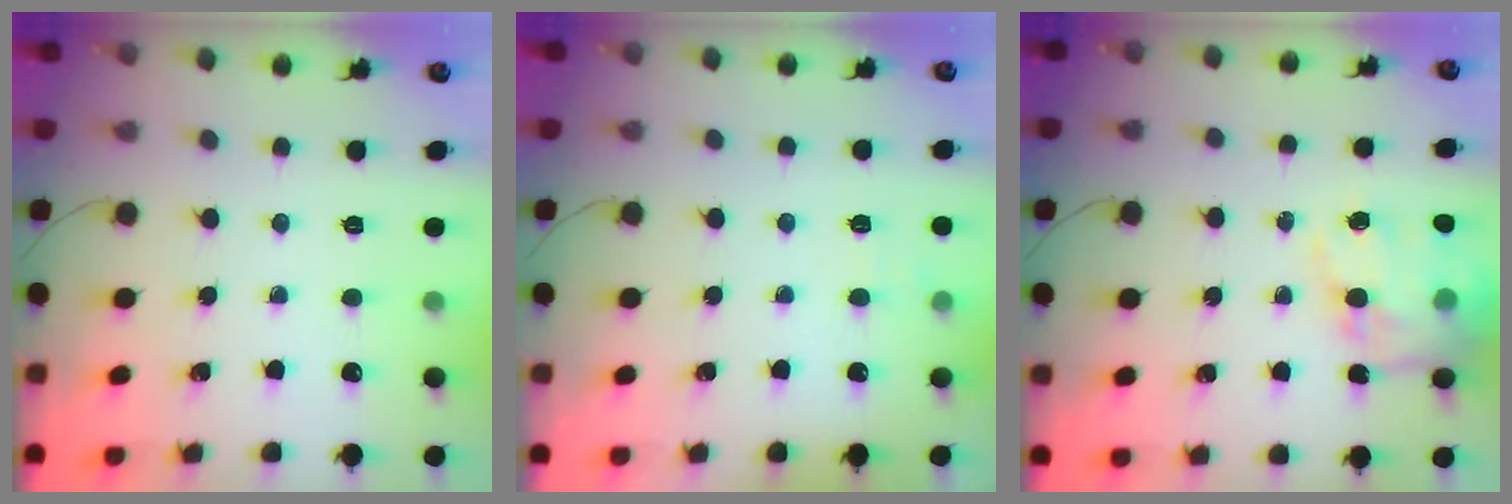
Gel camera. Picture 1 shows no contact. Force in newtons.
{"total": 6.0, "press": 5.8, "slide": 1.6}
{"total": 16.6, "press": 16.2, "slide": 3.9}